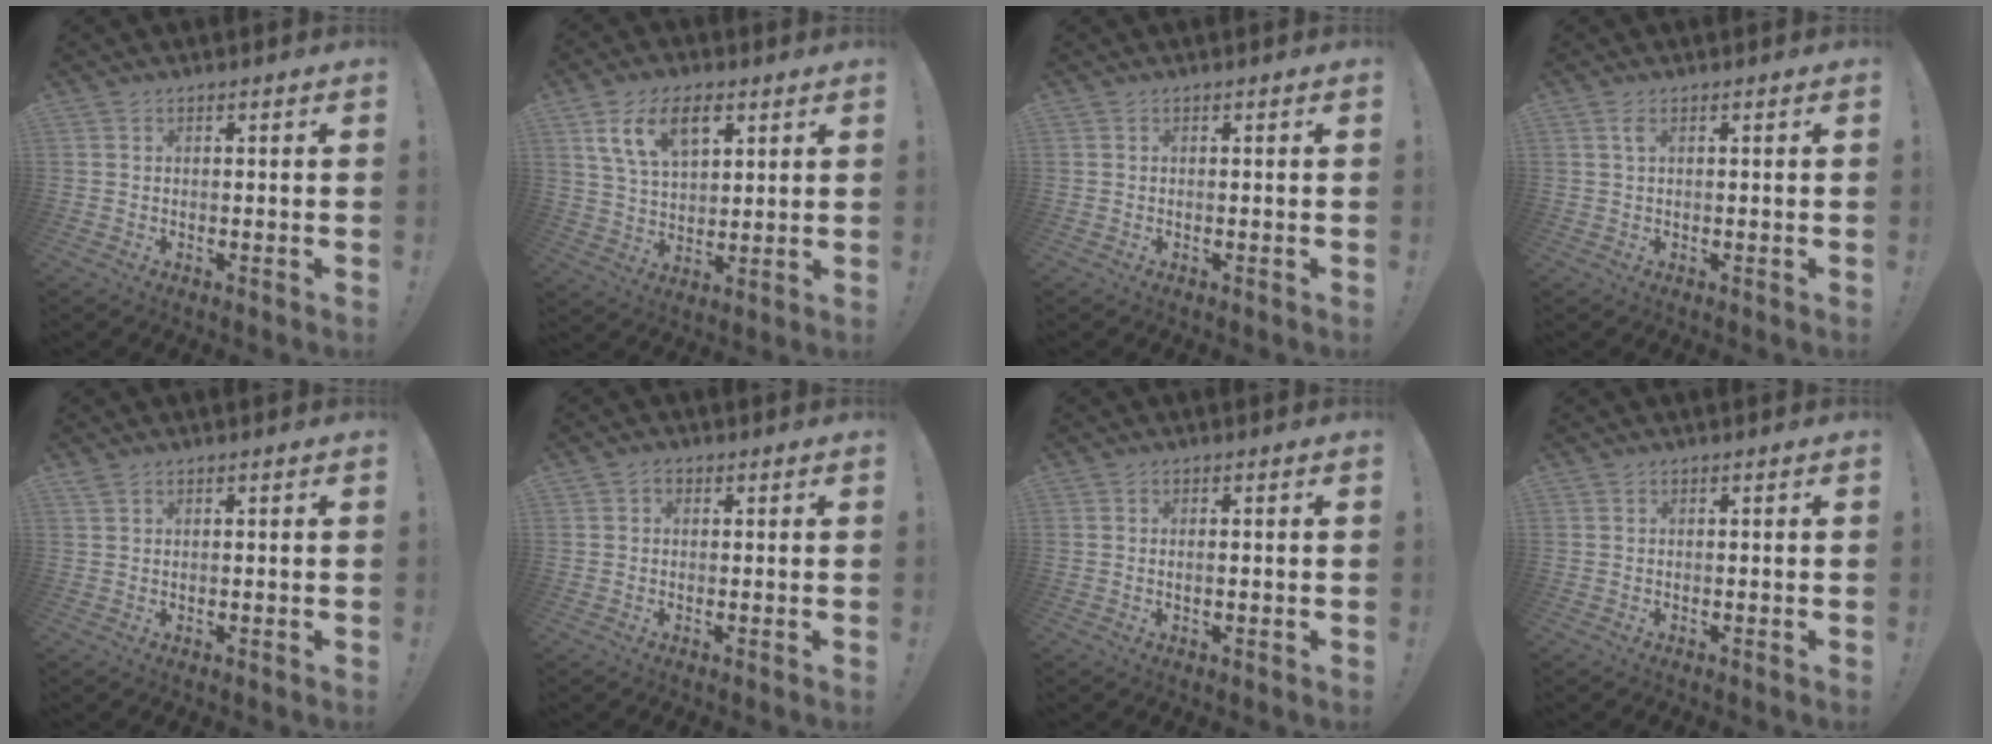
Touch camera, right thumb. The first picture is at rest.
{"total": 12.6, "force": [6.5, 7.0, 8.2], "torque": [-0.139, -0.012, 0.121]}
{"total": 0.0}
{"total": 1.6, "force": [0.5, 0.2, 1.5], "torque": [-0.026, -0.001, 0.007]}
{"total": 1.2, "force": [0.9, 0.3, 0.8], "torque": [-0.020, 0.002, 0.018]}
{"total": 1.5, "force": [0.1, 1.3, 0.8], "torque": [-0.009, 0.003, 0.001]}
{"total": 1.5, "force": [-0.1, 0.3, 1.5], "torque": [-0.025, 0.001, -0.003]}
{"total": 0.0}